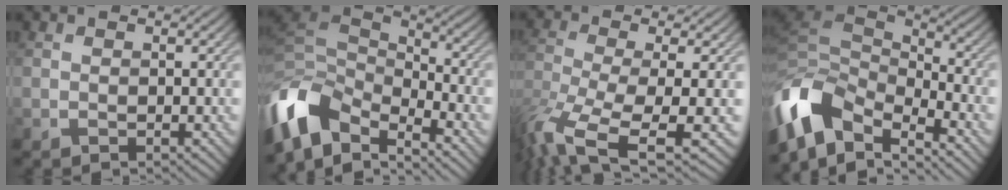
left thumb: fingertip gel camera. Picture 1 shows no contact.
{"total": 11.9, "force": [-7.0, 6.7, 6.9], "torque": [-0.176, -0.014, -0.135]}
{"total": 10.4, "force": [-4.9, 3.1, 8.6], "torque": [-0.188, -0.029, -0.084]}
{"total": 12.6, "force": [-6.4, 7.3, 8.1], "torque": [-0.205, -0.018, -0.117]}